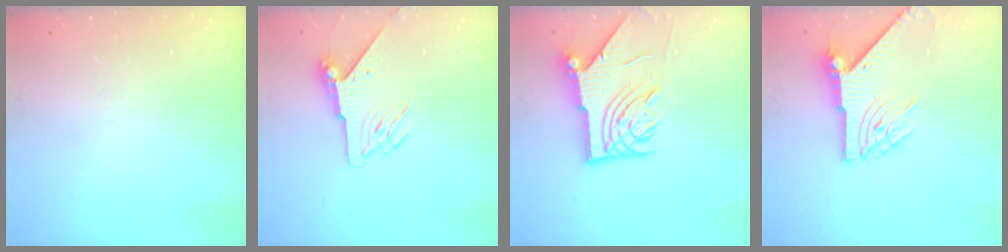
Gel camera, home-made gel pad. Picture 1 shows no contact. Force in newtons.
{"total": 8.1, "press": 8.0, "slide": 1.3}
{"total": 10.2, "press": 10.1, "slide": 1.1}
{"total": 7.9, "press": 7.9, "slide": 1.0}